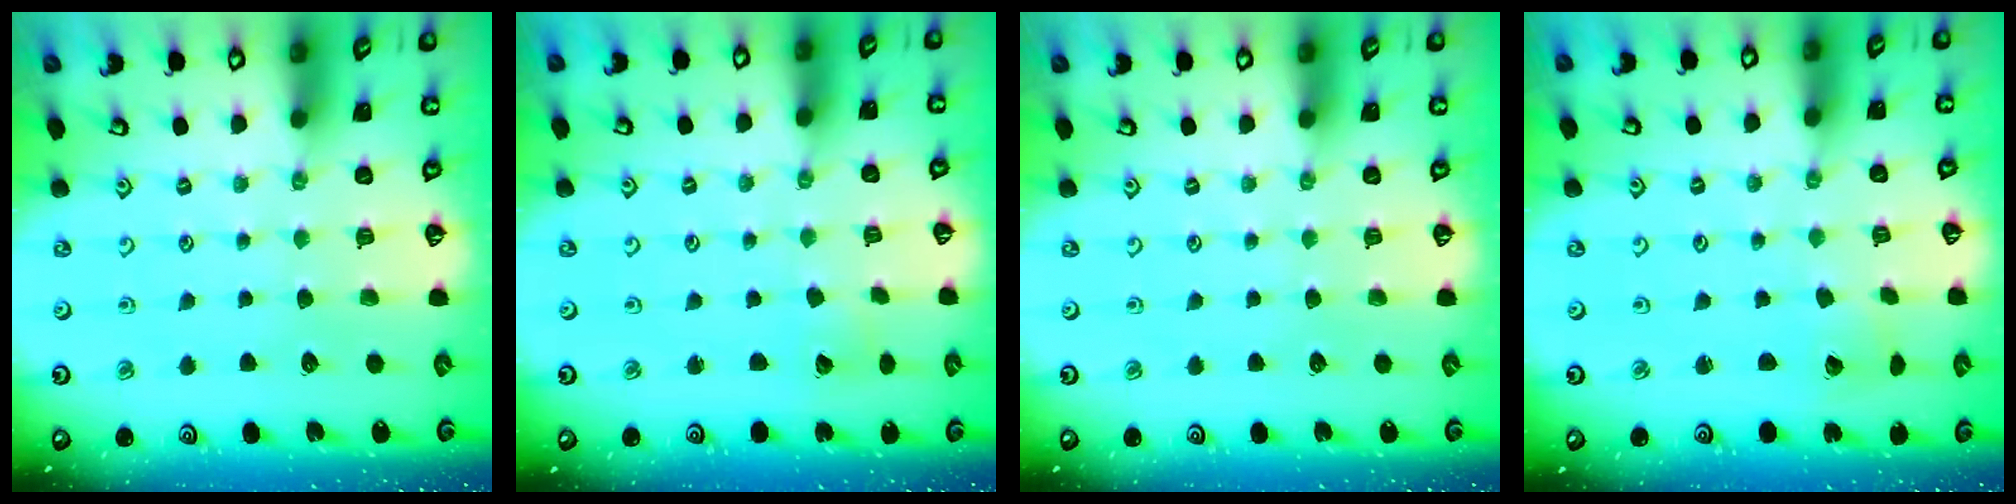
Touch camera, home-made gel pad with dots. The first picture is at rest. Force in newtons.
{"total": 2.4, "press": 2.4, "slide": 0.2}
{"total": 0.0}
{"total": 2.9, "press": 2.9, "slide": 0.1}